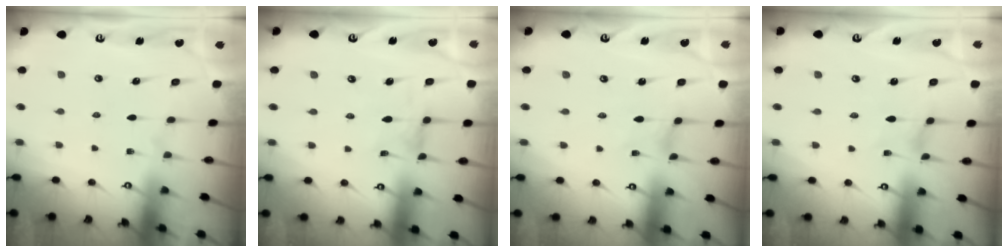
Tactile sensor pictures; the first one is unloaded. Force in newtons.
{"total": 1.4, "press": 1.4, "slide": 0.2}
{"total": 0.0}
{"total": 0.0}